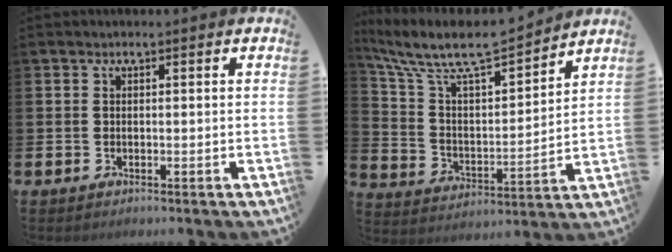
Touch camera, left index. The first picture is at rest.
{"total": 9.7, "force": [8.7, 2.1, 3.7], "torque": [-0.120, -0.061, 0.148]}